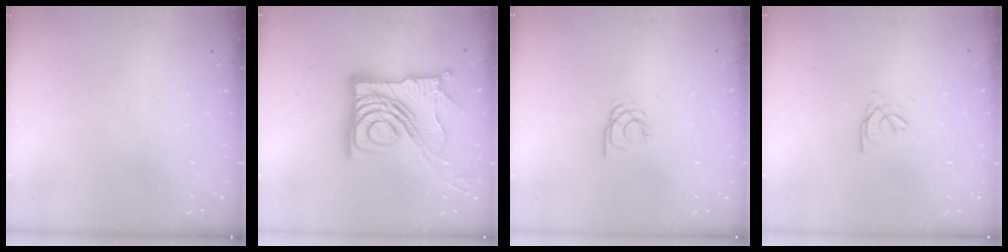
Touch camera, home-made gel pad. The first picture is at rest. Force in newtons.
{"total": 21.5, "press": 21.4, "slide": 2.4}
{"total": 2.3, "press": 2.3, "slide": 0.2}
{"total": 2.7, "press": 2.7, "slide": 0.4}